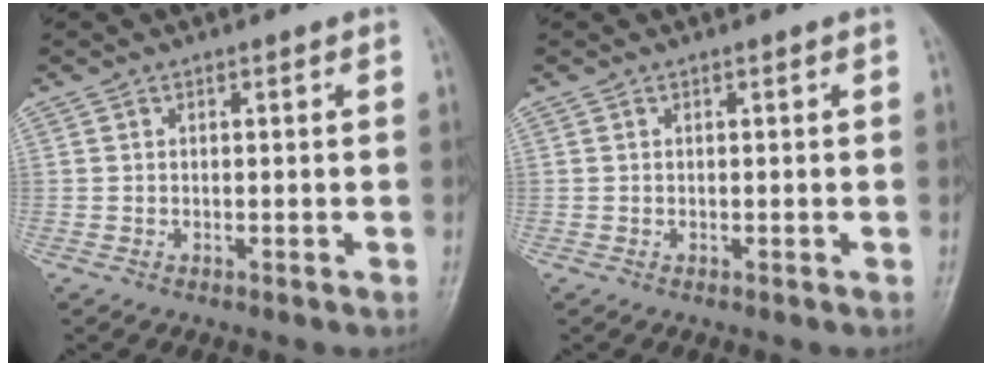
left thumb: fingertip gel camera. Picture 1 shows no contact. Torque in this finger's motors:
{"motor_torque": [-0.05, 0.05, -0.06, 0.04, 0.00]}